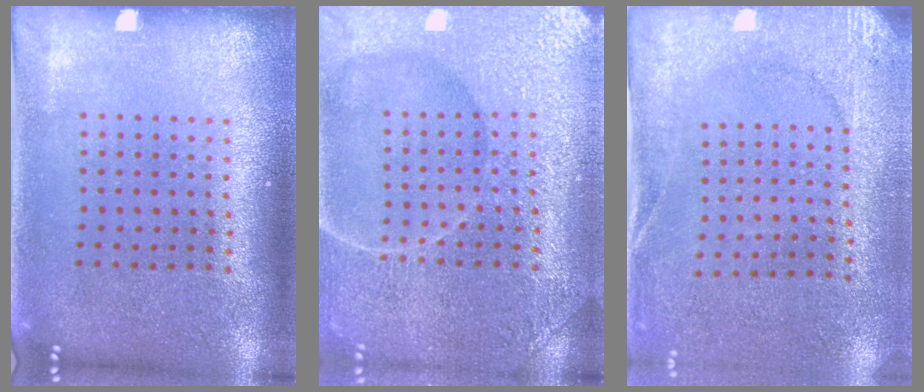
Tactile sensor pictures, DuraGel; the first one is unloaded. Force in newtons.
{"total": 4.7, "press": 4.6, "slide": 0.5}
{"total": 2.6, "press": 2.4, "slide": 1.0}